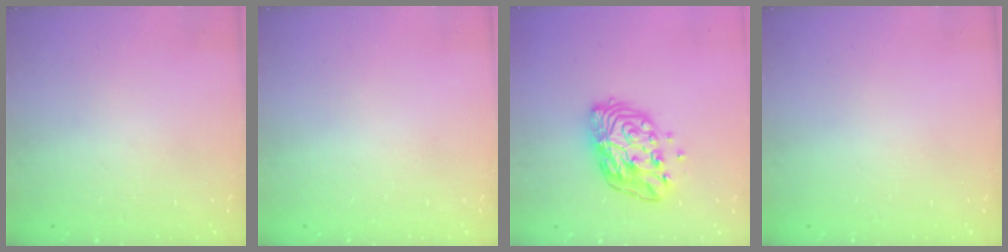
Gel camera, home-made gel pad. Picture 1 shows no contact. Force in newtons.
{"total": 0.0}
{"total": 11.4, "press": 11.3, "slide": 0.9}
{"total": 0.0}